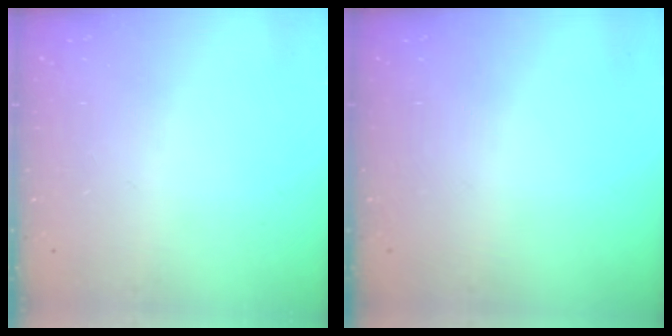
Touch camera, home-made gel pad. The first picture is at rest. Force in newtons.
{"total": 0.0}